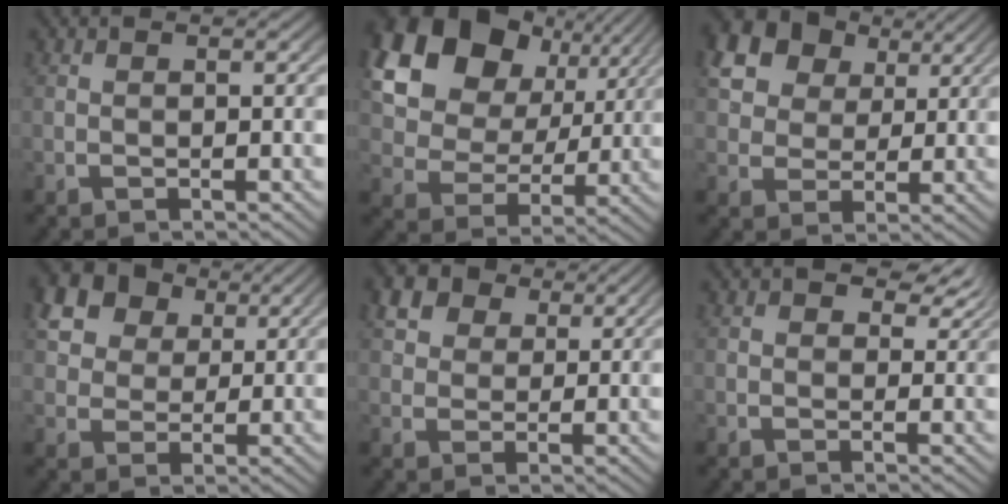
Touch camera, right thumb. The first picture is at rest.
{"total": 14.3, "force": [5.0, 9.8, 9.1], "torque": [-0.199, -0.007, 0.089]}
{"total": 11.7, "force": [5.0, 8.9, 5.6], "torque": [-0.126, 0.008, 0.079]}
{"total": 9.2, "force": [4.2, 7.1, 4.2], "torque": [-0.093, 0.001, 0.072]}
{"total": 6.4, "force": [3.4, 4.5, 2.9], "torque": [-0.062, -0.001, 0.058]}
{"total": 2.9, "force": [1.7, 1.6, 1.7], "torque": [-0.015, 0.005, 0.023]}